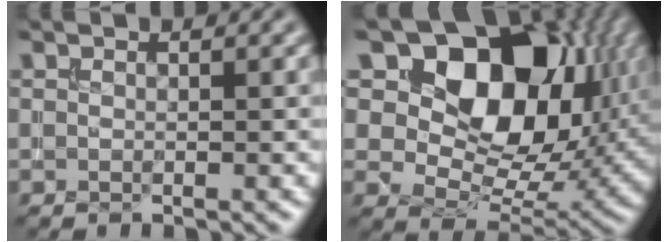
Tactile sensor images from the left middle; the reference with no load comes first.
{"total": 15.4, "force": [5.9, 10.1, 10.1], "torque": [-0.157, 0.003, 0.094]}